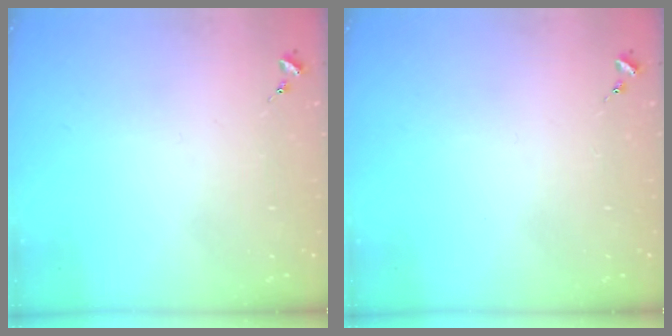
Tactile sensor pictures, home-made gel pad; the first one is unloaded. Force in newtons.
{"total": 0.0}